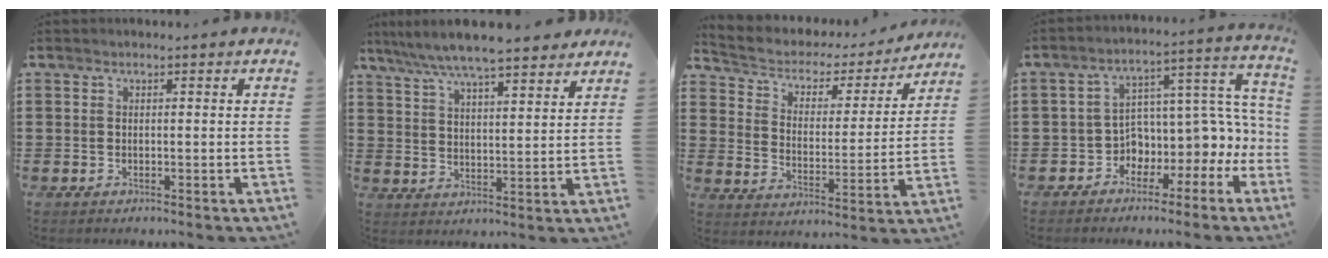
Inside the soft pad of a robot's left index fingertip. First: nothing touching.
{"total": 6.9, "force": [6.2, 0.3, 2.9], "torque": [-0.079, -0.028, 0.109]}
{"total": 2.9, "force": [2.2, 1.8, 0.7], "torque": [-0.035, -0.017, 0.026]}
{"total": 5.0, "force": [0.0, 3.7, 3.3], "torque": [-0.086, -0.038, -0.004]}